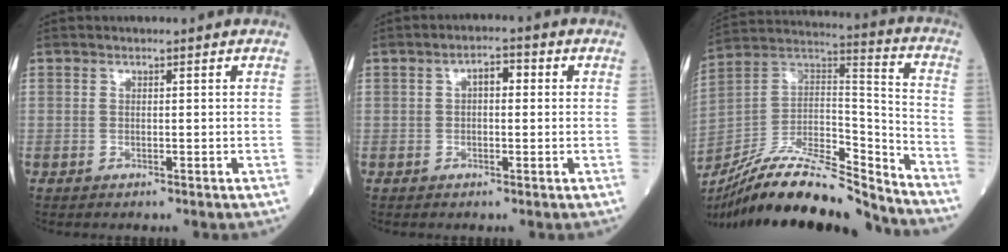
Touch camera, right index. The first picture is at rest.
{"total": 3.1, "force": [0.5, 1.4, 2.7], "torque": [-0.041, 0.017, 0.004]}
{"total": 21.8, "force": [-19.6, 2.7, 9.2], "torque": [-0.190, 0.023, -0.343]}